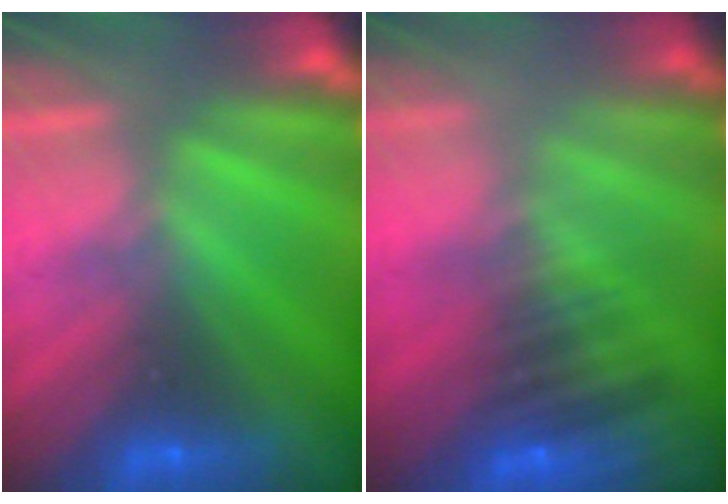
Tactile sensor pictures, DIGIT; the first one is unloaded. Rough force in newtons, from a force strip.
{"total": 4.6}